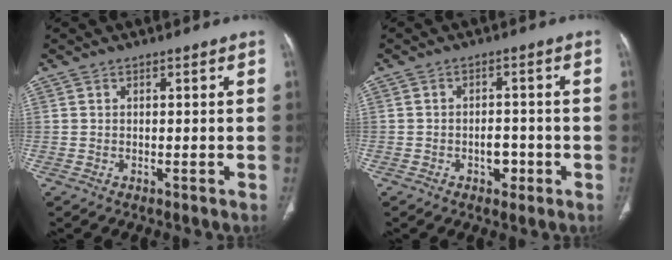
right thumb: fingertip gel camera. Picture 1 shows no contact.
{"total": 3.6, "force": [-1.4, 2.5, 2.2], "torque": [-0.013, 0.013, -0.019]}